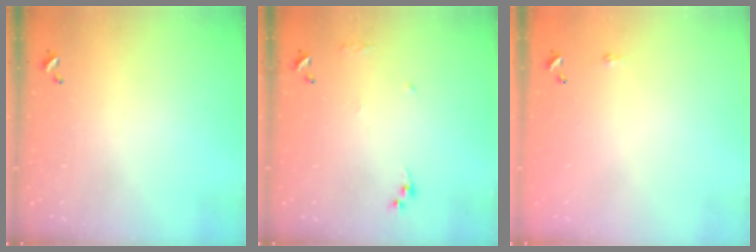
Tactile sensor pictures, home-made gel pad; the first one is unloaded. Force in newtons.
{"total": 7.5, "press": 7.4, "slide": 0.8}
{"total": 2.2, "press": 2.1, "slide": 0.4}